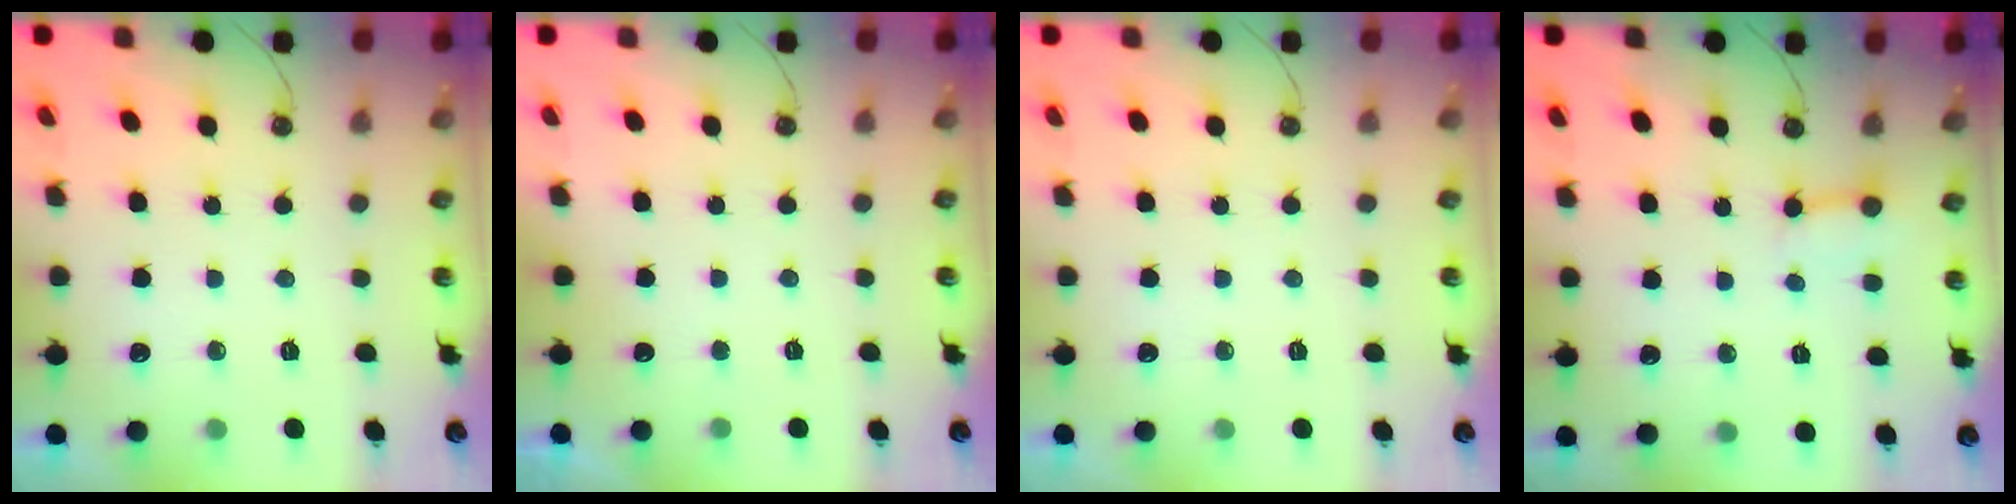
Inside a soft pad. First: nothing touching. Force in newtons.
{"total": 0.0}
{"total": 0.0}
{"total": 3.3, "press": 3.3, "slide": 0.3}